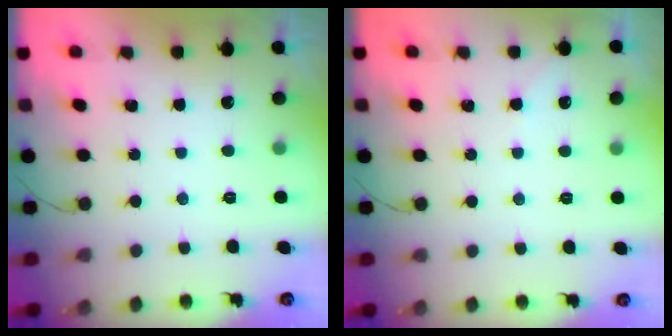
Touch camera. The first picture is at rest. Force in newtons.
{"total": 2.3, "press": 2.3, "slide": 0.4}